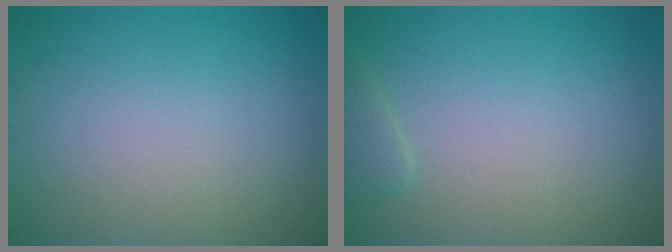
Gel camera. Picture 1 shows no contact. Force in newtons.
{"total": 1.2, "press": 1.2, "slide": 0.1}